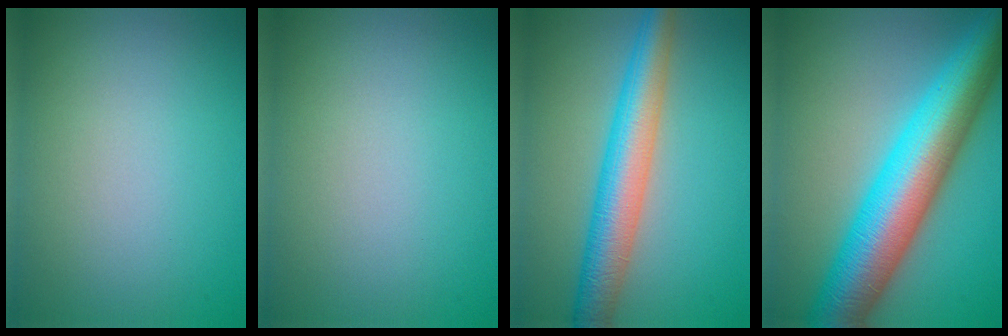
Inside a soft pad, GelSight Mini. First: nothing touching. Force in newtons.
{"total": 0.0}
{"total": 6.3, "press": 6.3, "slide": 0.1}
{"total": 12.3, "press": 12.3, "slide": 0.1}